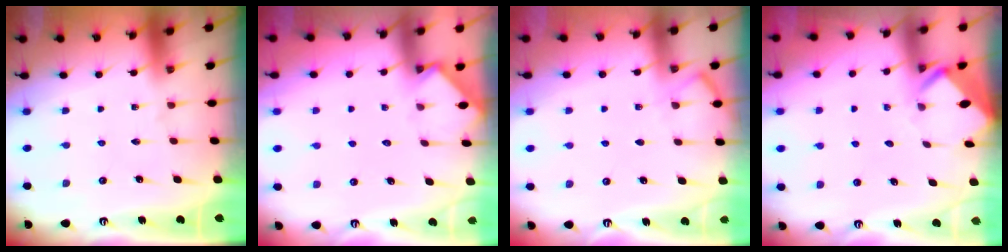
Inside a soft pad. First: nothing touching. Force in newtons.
{"total": 2.6, "press": 2.6, "slide": 0.4}
{"total": 5.5, "press": 5.4, "slide": 0.7}
{"total": 3.4, "press": 3.4, "slide": 0.3}